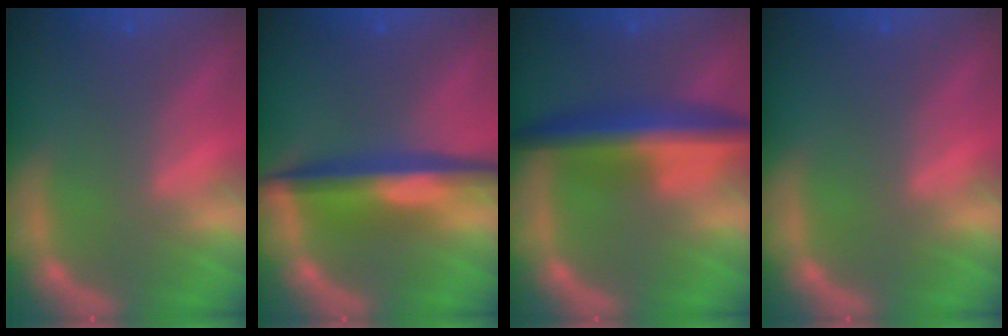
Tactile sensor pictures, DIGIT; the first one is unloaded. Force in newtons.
{"total": 6.6}
{"total": 7.1}
{"total": 0.0}